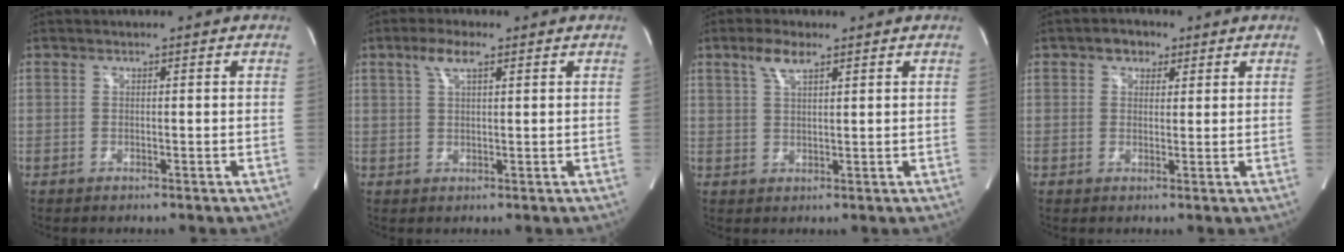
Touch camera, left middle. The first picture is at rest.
{"total": 4.0, "force": [2.3, 1.0, 3.2], "torque": [-0.070, 0.011, 0.046]}
{"total": 4.0, "force": [2.5, 1.0, 2.9], "torque": [-0.065, 0.008, 0.052]}
{"total": 2.7, "force": [1.4, 1.9, 1.3], "torque": [-0.024, 0.012, 0.022]}